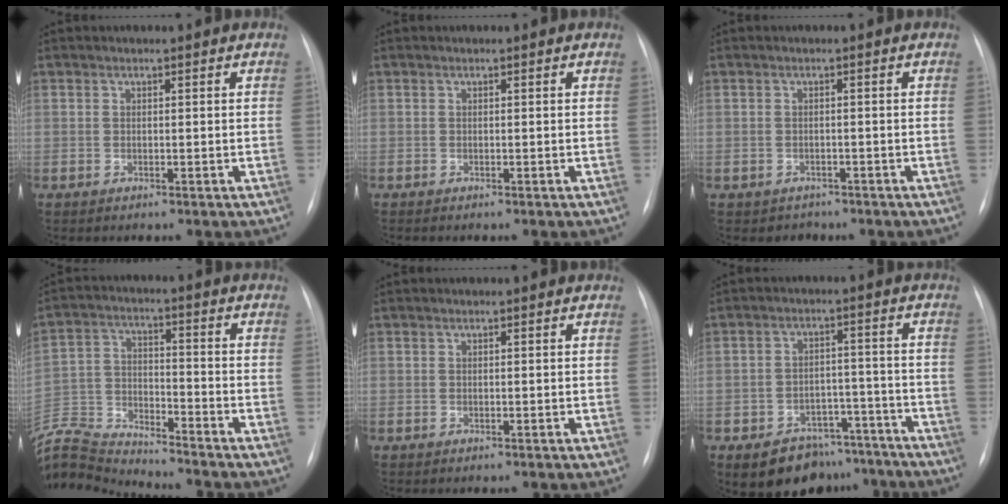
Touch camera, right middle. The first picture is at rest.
{"total": 0.0}
{"total": 1.9, "force": [-1.3, 1.3, -0.3], "torque": [-0.007, 0.007, -0.018]}
{"total": 14.3, "force": [-14.2, -0.2, 1.7], "torque": [-0.036, 0.022, -0.255]}
{"total": 0.0}
{"total": 10.6, "force": [-8.1, 6.3, 2.8], "torque": [-0.020, 0.034, -0.110]}